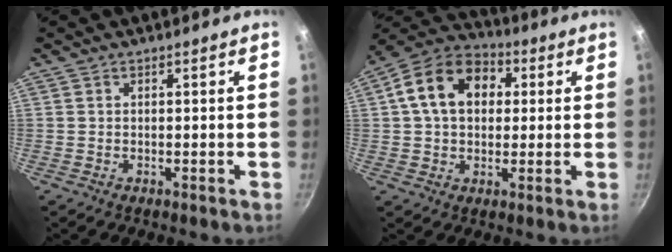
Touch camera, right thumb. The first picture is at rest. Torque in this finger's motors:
{"motor_torque": [1.22, 2.12, 0.71, -0.31, 0.27]}